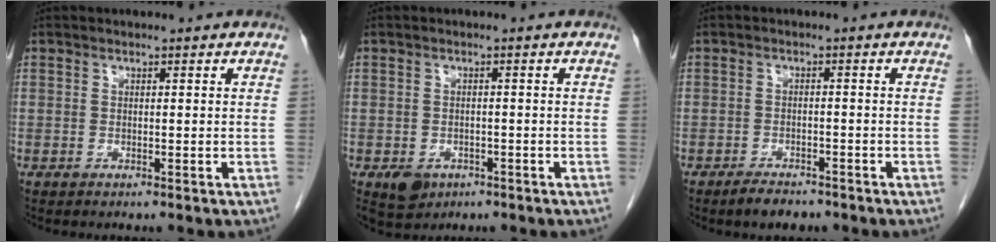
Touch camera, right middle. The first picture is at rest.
{"total": 3.8, "force": [-2.0, 2.8, 1.6], "torque": [-0.028, 0.000, -0.022]}
{"total": 3.3, "force": [-2.7, 1.3, 1.4], "torque": [-0.030, -0.003, -0.039]}